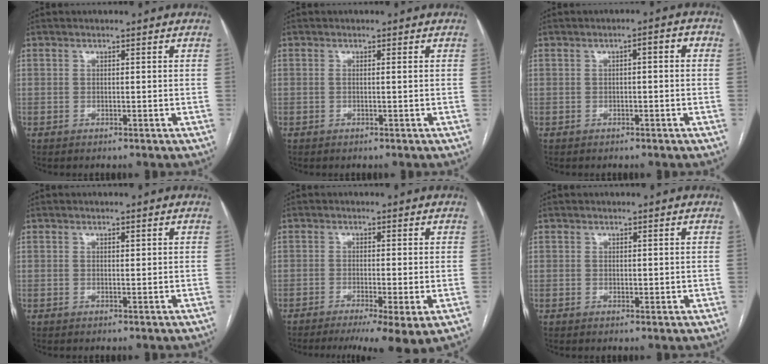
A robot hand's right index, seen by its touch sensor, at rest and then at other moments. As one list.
[{"total": 0.6, "force": [0.1, -0.1, 0.6], "torque": [-0.014, -0.001, 0.001]}, {"total": 2.9, "force": [0.3, 0.8, 2.8], "torque": [-0.036, 0.018, 0.003]}, {"total": 0.7, "force": [0.4, 0.2, 0.6], "torque": [-0.009, -0.002, 0.005]}, {"total": 8.1, "force": [-4.9, 0.9, 6.5], "torque": [-0.090, -0.018, -0.081]}, {"total": 1.2, "force": [0.4, 0.8, 0.7], "torque": [-0.008, -0.005, 0.009]}]